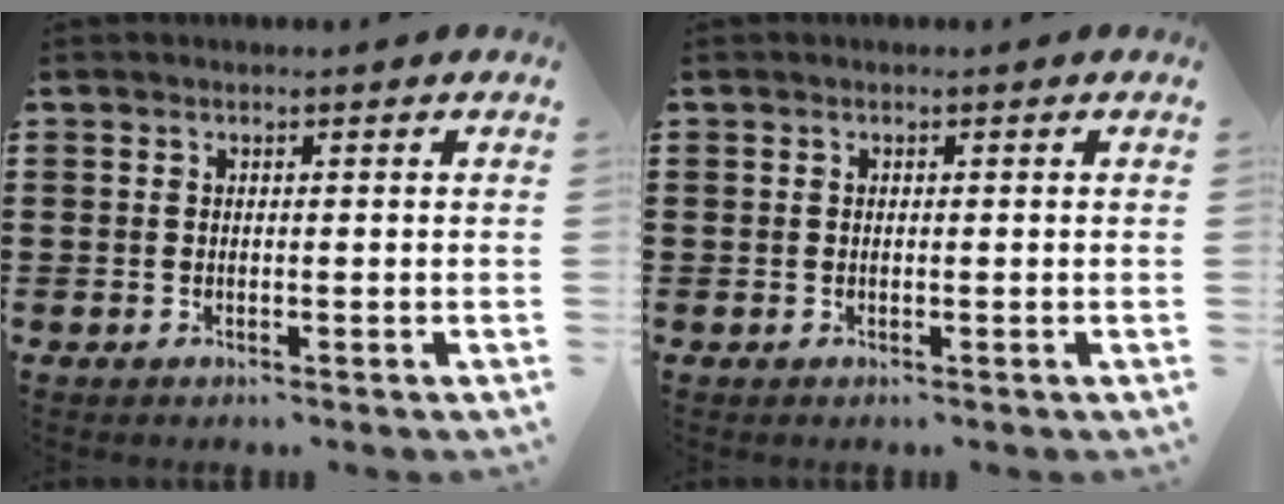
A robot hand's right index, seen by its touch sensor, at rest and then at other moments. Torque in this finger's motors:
{"motor_torque": [-0.37, 0.12, -0.03, -0.01]}